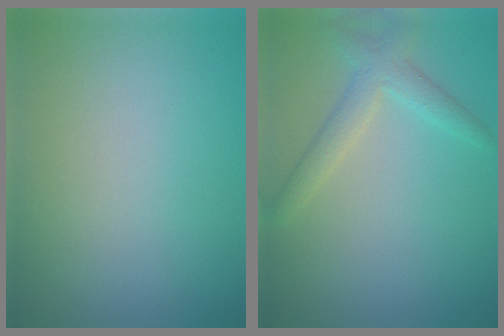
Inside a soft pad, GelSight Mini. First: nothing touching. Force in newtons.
{"total": 2.6, "press": 2.6, "slide": 0.1}